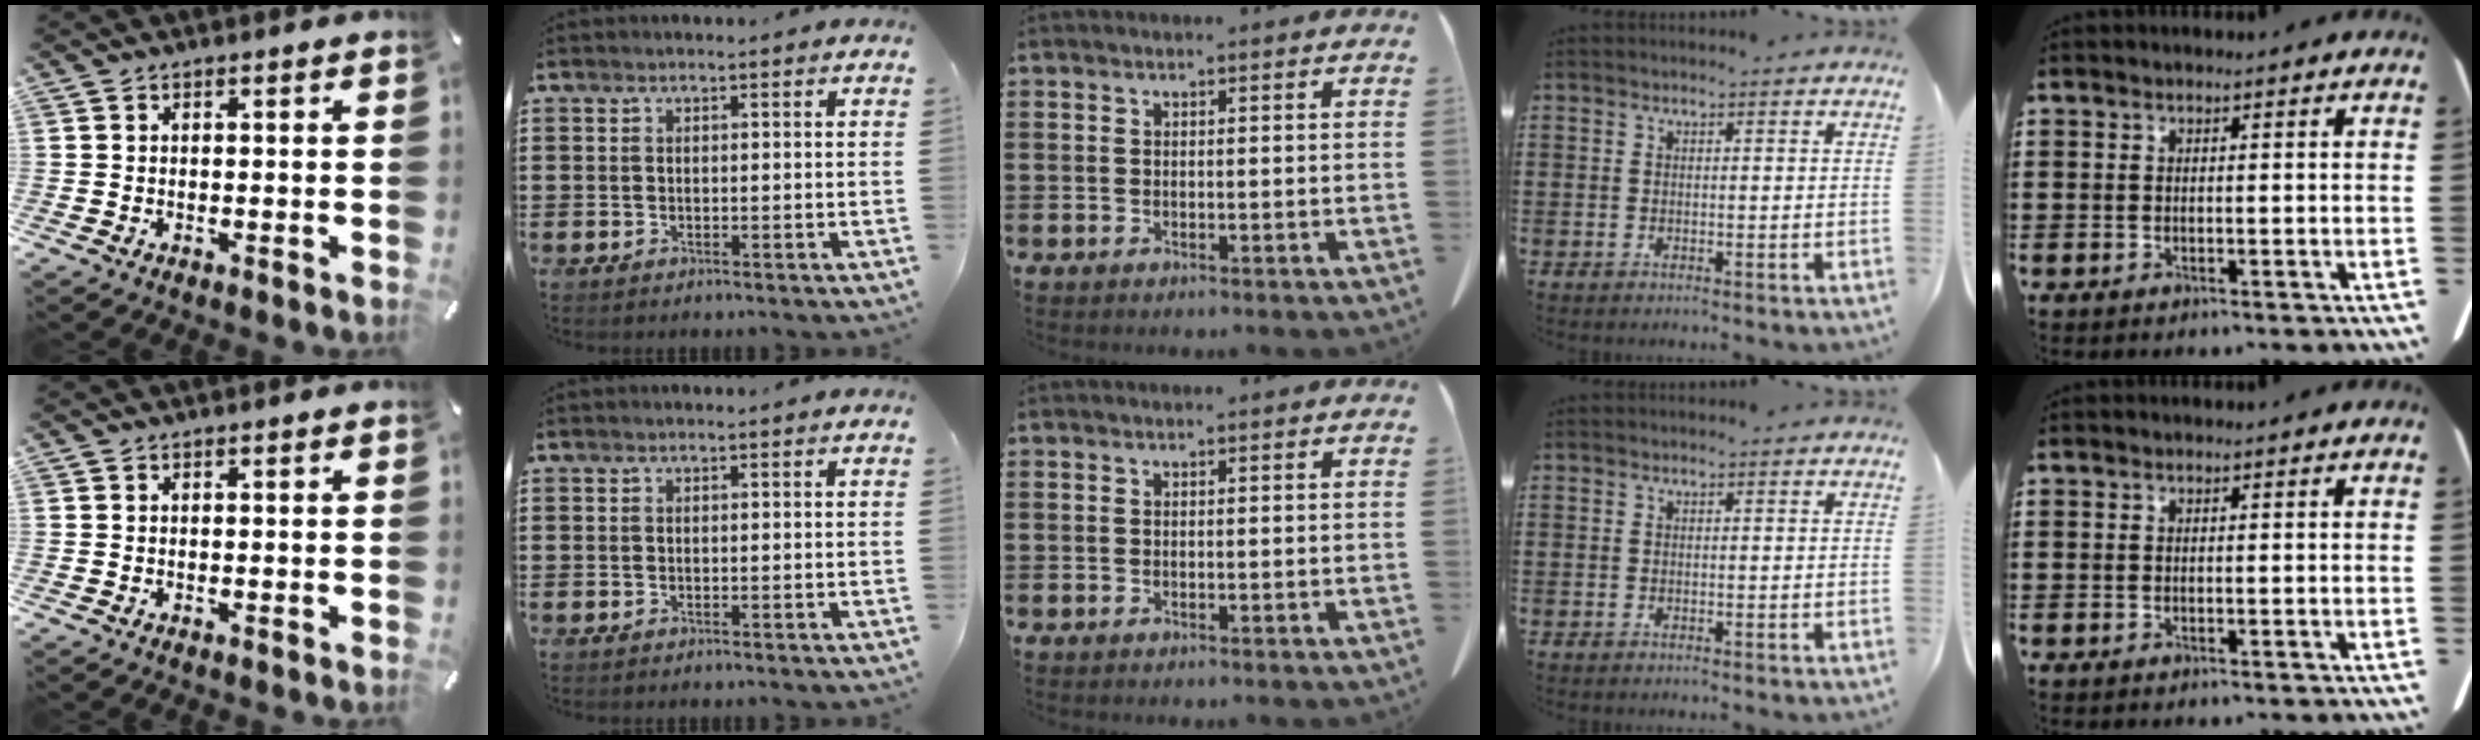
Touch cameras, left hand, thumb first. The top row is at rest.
{}